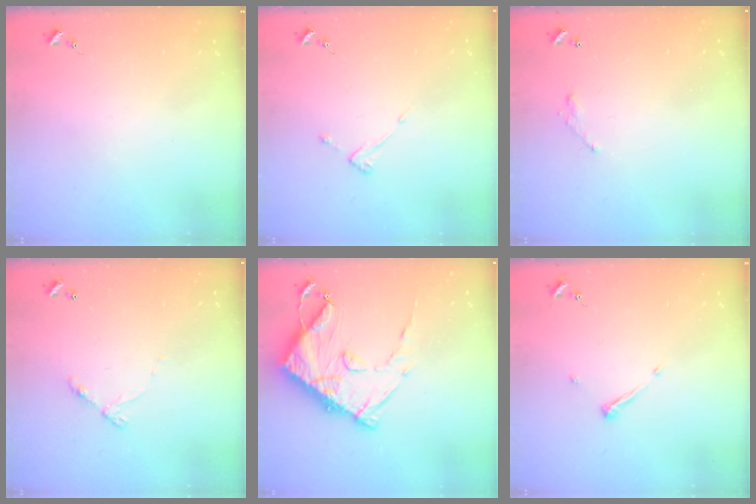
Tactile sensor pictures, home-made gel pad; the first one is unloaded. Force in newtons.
{"total": 3.6, "press": 3.6, "slide": 0.4}
{"total": 5.6, "press": 5.6, "slide": 0.2}
{"total": 6.5, "press": 6.4, "slide": 0.5}
{"total": 13.5, "press": 13.5, "slide": 1.2}
{"total": 5.3, "press": 5.3, "slide": 0.4}